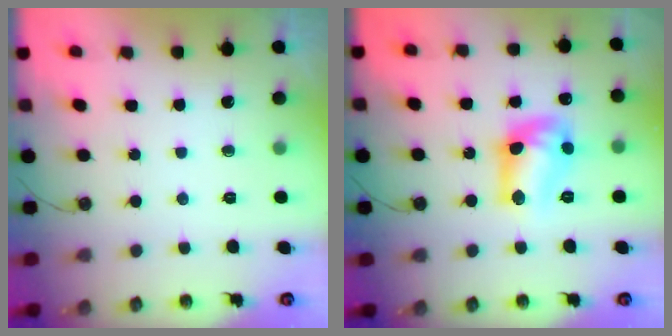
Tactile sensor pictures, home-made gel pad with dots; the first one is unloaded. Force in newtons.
{"total": 12.2, "press": 12.2, "slide": 0.8}